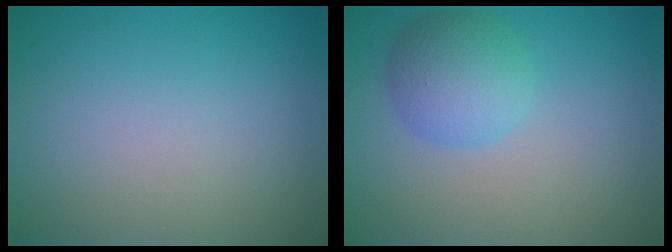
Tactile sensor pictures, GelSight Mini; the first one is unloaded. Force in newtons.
{"total": 4.0, "press": 4.0, "slide": 0.1}